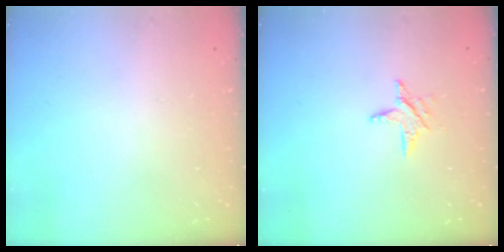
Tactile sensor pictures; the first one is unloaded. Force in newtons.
{"total": 5.5, "press": 5.5, "slide": 0.6}